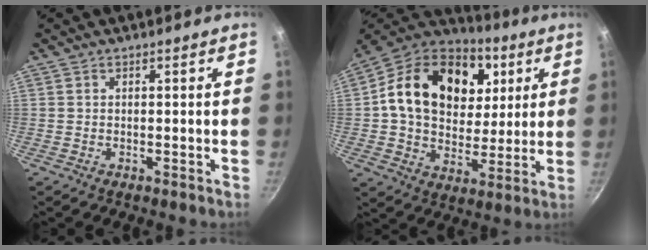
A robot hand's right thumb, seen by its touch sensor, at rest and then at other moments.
{"total": 24.8, "force": [7.2, 17.9, 15.6], "torque": [-0.250, 0.000, 0.112]}